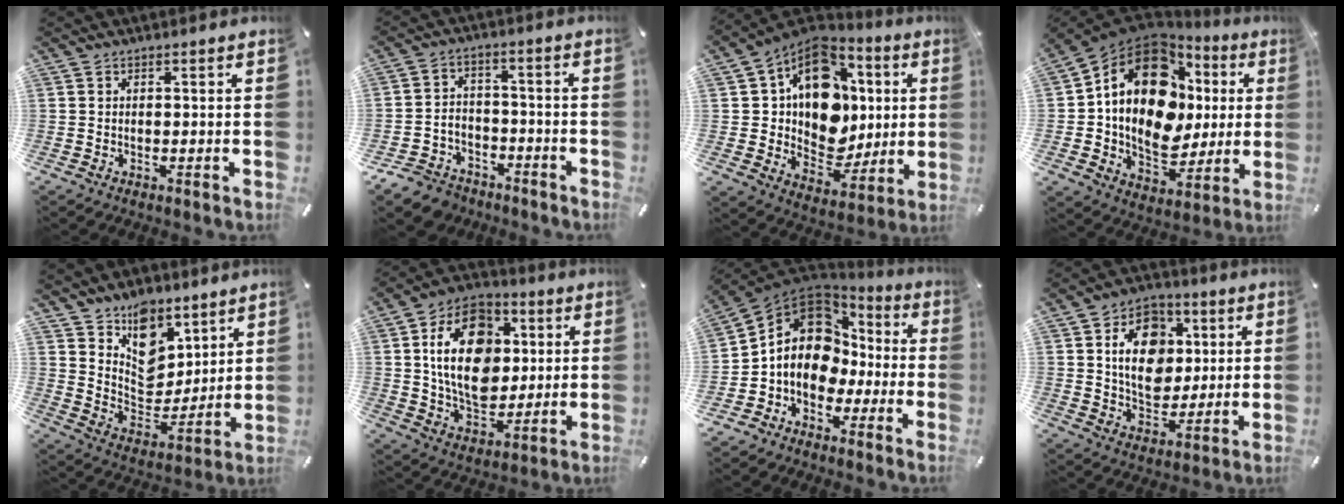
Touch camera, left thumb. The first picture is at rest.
{"total": 7.7, "force": [-5.7, 4.9, 1.7], "torque": [-0.035, 0.031, -0.108]}
{"total": 16.2, "force": [4.2, 12.7, 9.2], "torque": [-0.146, -0.030, 0.083]}
{"total": 20.0, "force": [3.9, 15.0, 12.6], "torque": [-0.210, -0.021, 0.071]}
{"total": 11.6, "force": [8.0, 7.5, 3.9], "torque": [-0.066, -0.068, 0.155]}
{"total": 19.5, "force": [2.7, 14.3, 13.0], "torque": [-0.235, 0.007, 0.049]}
{"total": 13.9, "force": [0.1, 11.6, 7.7], "torque": [-0.151, 0.002, 0.003]}
{"total": 14.0, "force": [3.0, 11.1, 8.0], "torque": [-0.110, 0.007, 0.057]}